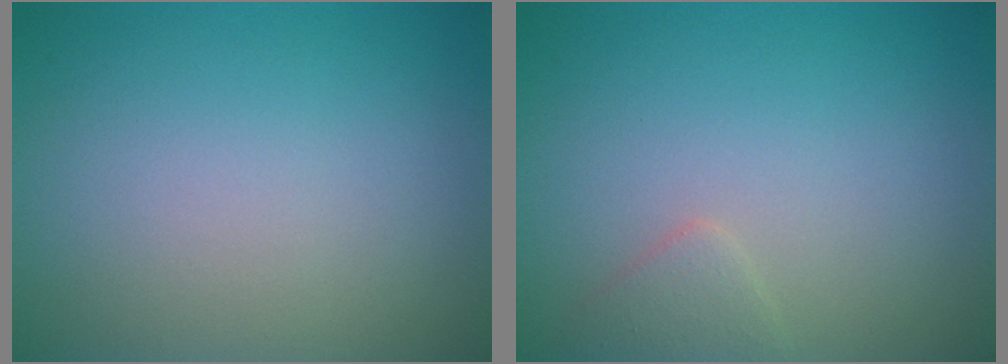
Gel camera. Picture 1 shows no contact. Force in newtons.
{"total": 1.3, "press": 1.3, "slide": 0.1}